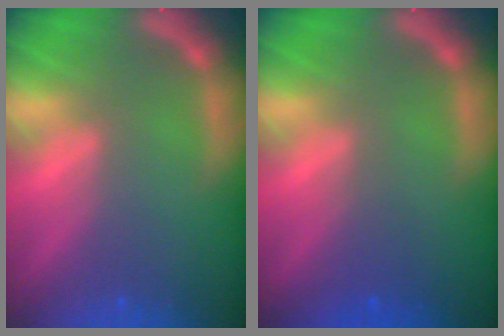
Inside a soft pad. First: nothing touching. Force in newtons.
{"total": 1.4}